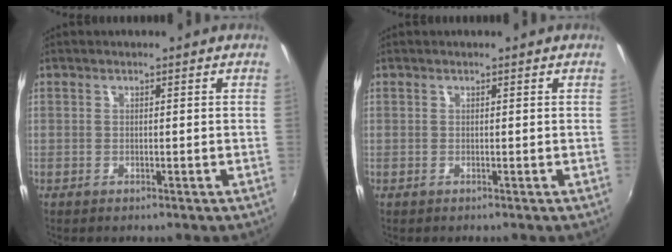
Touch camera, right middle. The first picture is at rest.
{"total": 0.0}